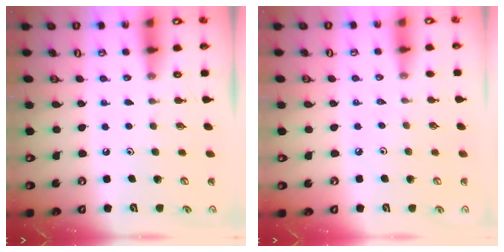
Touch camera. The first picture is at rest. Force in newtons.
{"total": 1.1, "press": 1.1, "slide": 0.4}